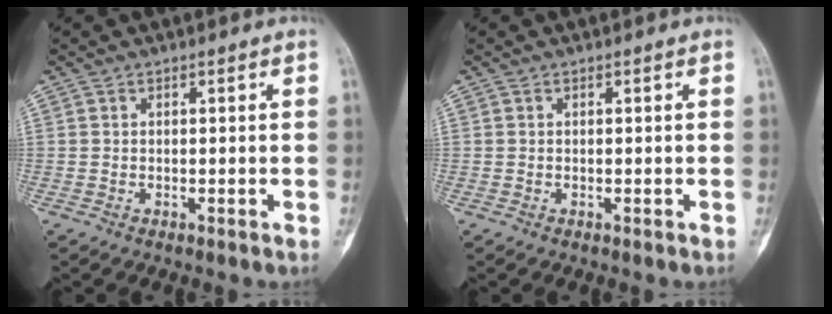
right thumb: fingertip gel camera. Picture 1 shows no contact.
{"total": 0.0}